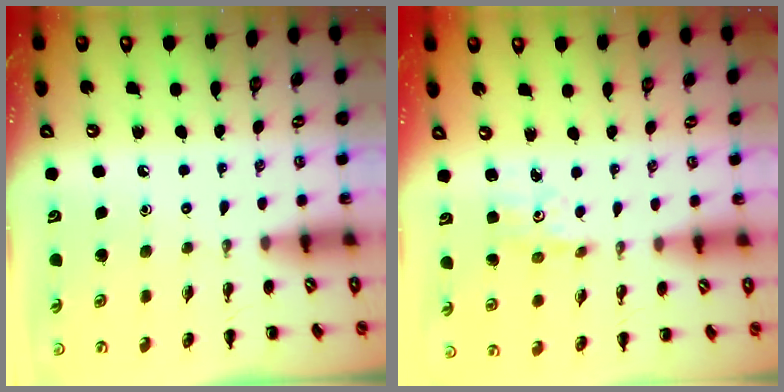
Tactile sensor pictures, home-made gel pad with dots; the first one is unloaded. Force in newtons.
{"total": 2.0, "press": 1.9, "slide": 0.7}